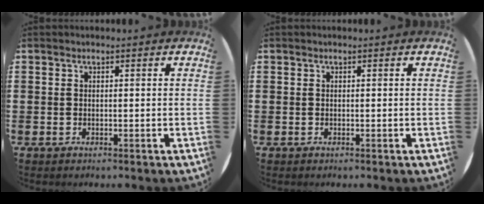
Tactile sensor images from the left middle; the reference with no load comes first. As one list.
[{"total": 0.0}]